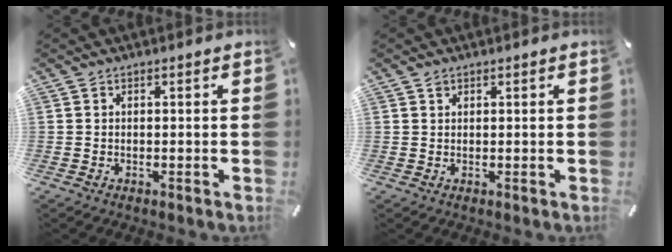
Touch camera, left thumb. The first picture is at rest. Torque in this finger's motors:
{"motor_torque": [-0.14, -0.17, 0.31, 0.08, -0.09]}